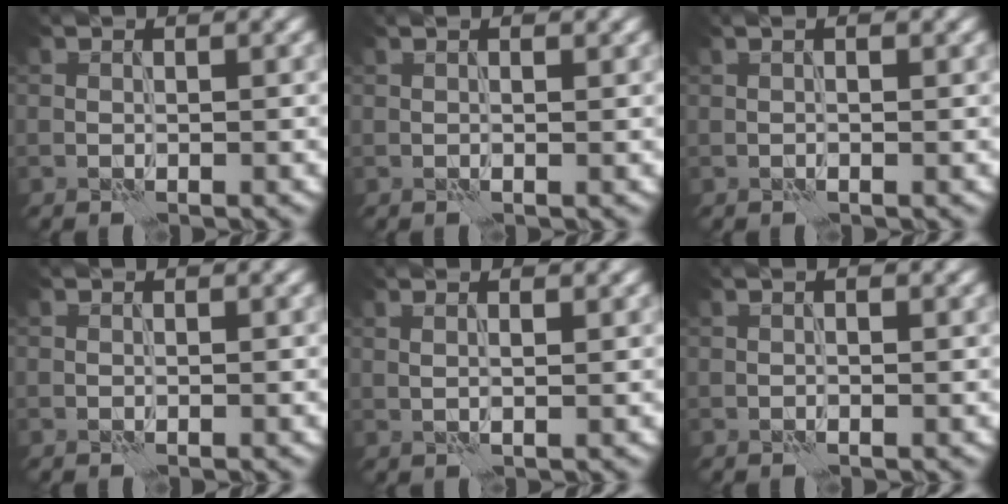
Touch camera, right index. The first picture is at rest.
{"total": 1.7, "force": [0.8, 0.5, 1.5], "torque": [-0.014, -0.004, 0.001]}
{"total": 1.8, "force": [0.7, 0.6, 1.6], "torque": [-0.016, -0.002, -0.001]}
{"total": 0.0}
{"total": 3.4, "force": [1.7, 1.4, 2.6], "torque": [-0.023, 0.024, 0.001]}
{"total": 1.5, "force": [0.5, 0.4, 1.3], "torque": [-0.015, -0.006, 0.001]}